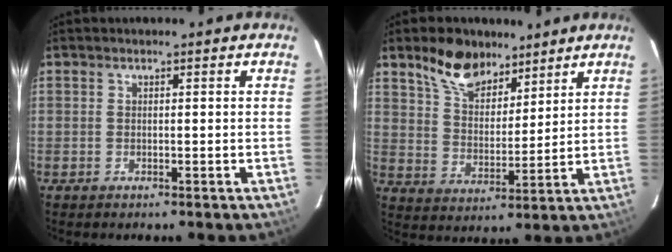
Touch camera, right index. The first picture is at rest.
{"total": 11.0, "force": [7.9, 5.6, 5.2], "torque": [-0.094, 0.018, 0.146]}